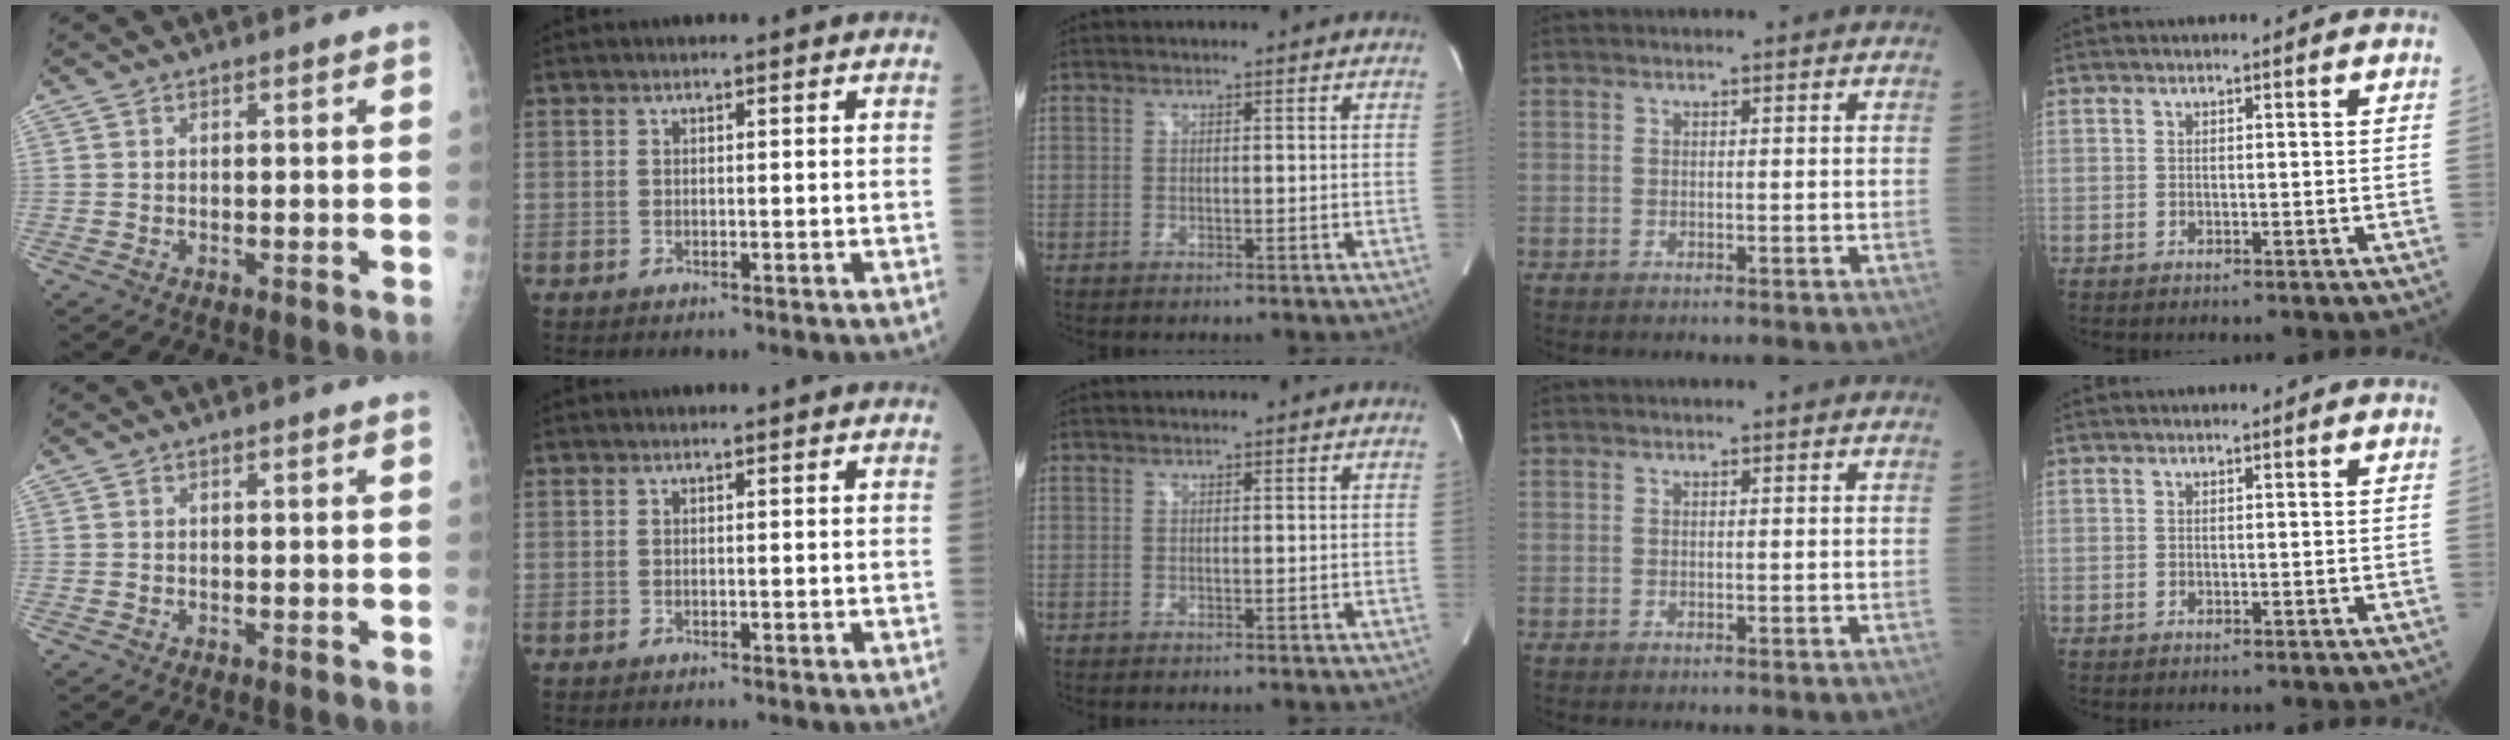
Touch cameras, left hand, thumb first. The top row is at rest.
{}